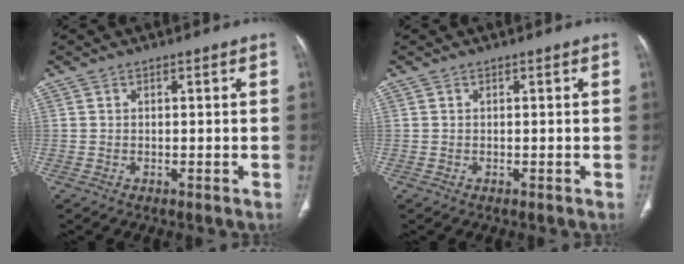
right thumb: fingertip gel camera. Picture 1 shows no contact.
{"total": 0.0}